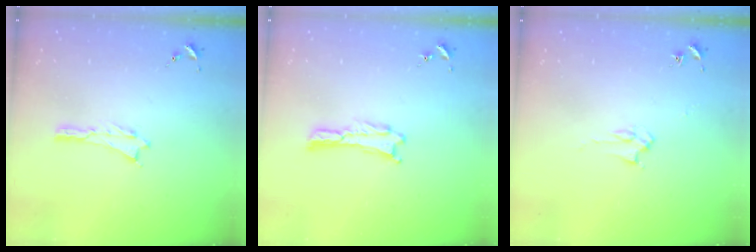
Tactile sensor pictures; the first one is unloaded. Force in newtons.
{"total": 0.0}
{"total": 2.8, "press": 2.8, "slide": 0.4}